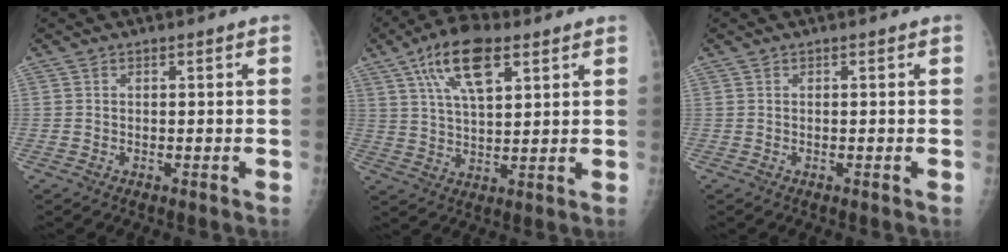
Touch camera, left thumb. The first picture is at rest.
{"total": 12.5, "force": [6.1, 5.2, 9.6], "torque": [-0.161, -0.009, 0.108]}
{"total": 0.0}